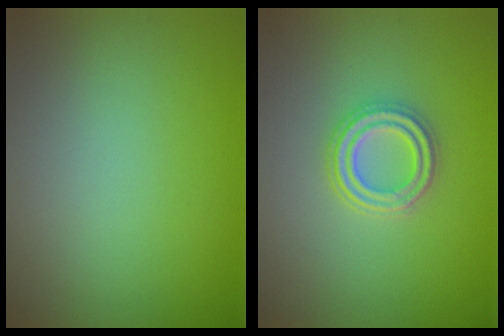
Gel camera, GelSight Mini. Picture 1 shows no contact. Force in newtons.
{"total": 2.9, "press": 2.5, "slide": 1.4}